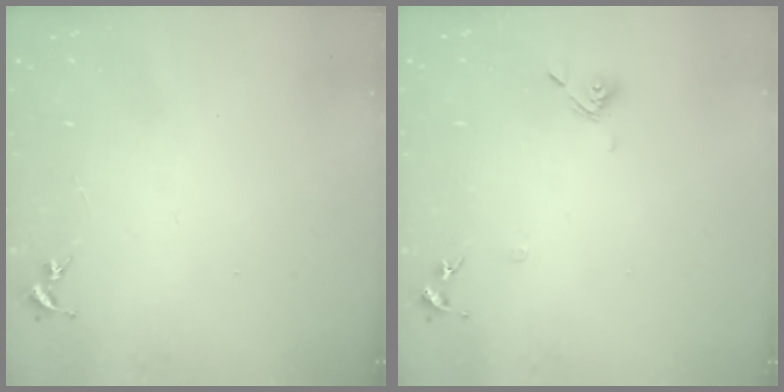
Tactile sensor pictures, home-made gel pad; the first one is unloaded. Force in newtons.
{"total": 7.5, "press": 7.3, "slide": 1.6}